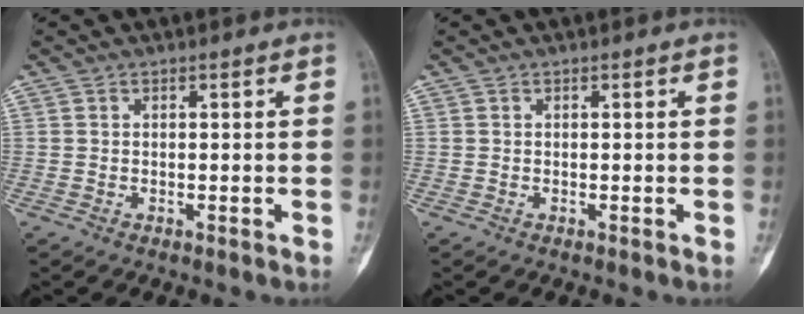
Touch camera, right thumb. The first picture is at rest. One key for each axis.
{"total": 0.0}